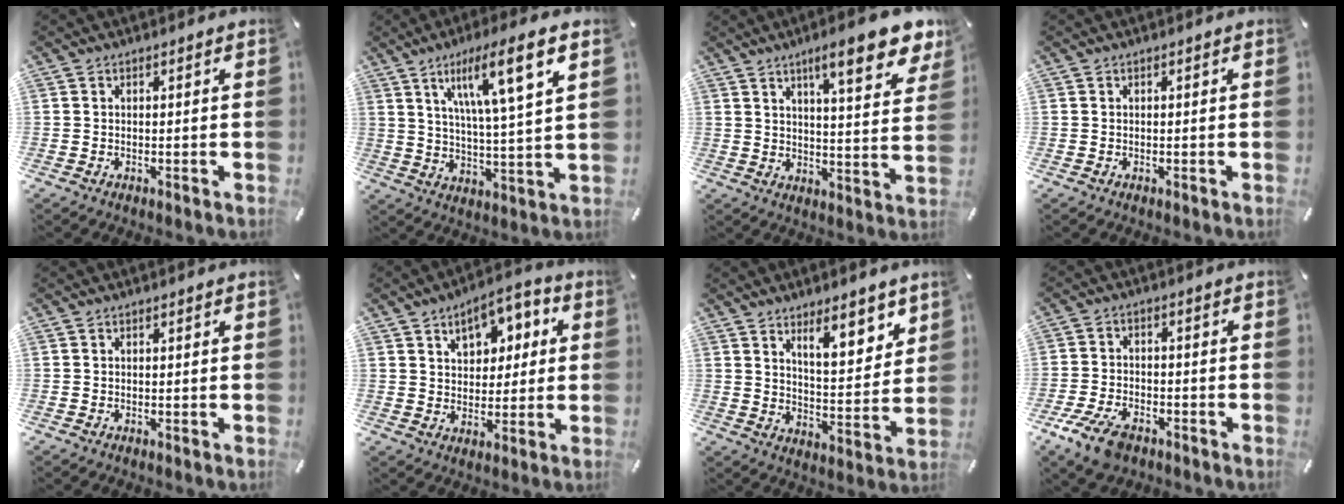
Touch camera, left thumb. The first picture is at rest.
{"total": 12.9, "force": [7.3, 1.4, 10.5], "torque": [-0.179, -0.025, 0.111]}
{"total": 14.0, "force": [9.0, 3.6, 10.1], "torque": [-0.150, -0.043, 0.143]}
{"total": 0.0}
{"total": 0.0}
{"total": 8.7, "force": [3.9, 6.4, 4.5], "torque": [-0.060, -0.013, 0.062]}
{"total": 10.2, "force": [7.6, 3.8, 5.7], "torque": [-0.063, -0.053, 0.126]}
{"total": 8.2, "force": [-5.0, 4.4, 4.7], "torque": [-0.108, 0.016, -0.094]}